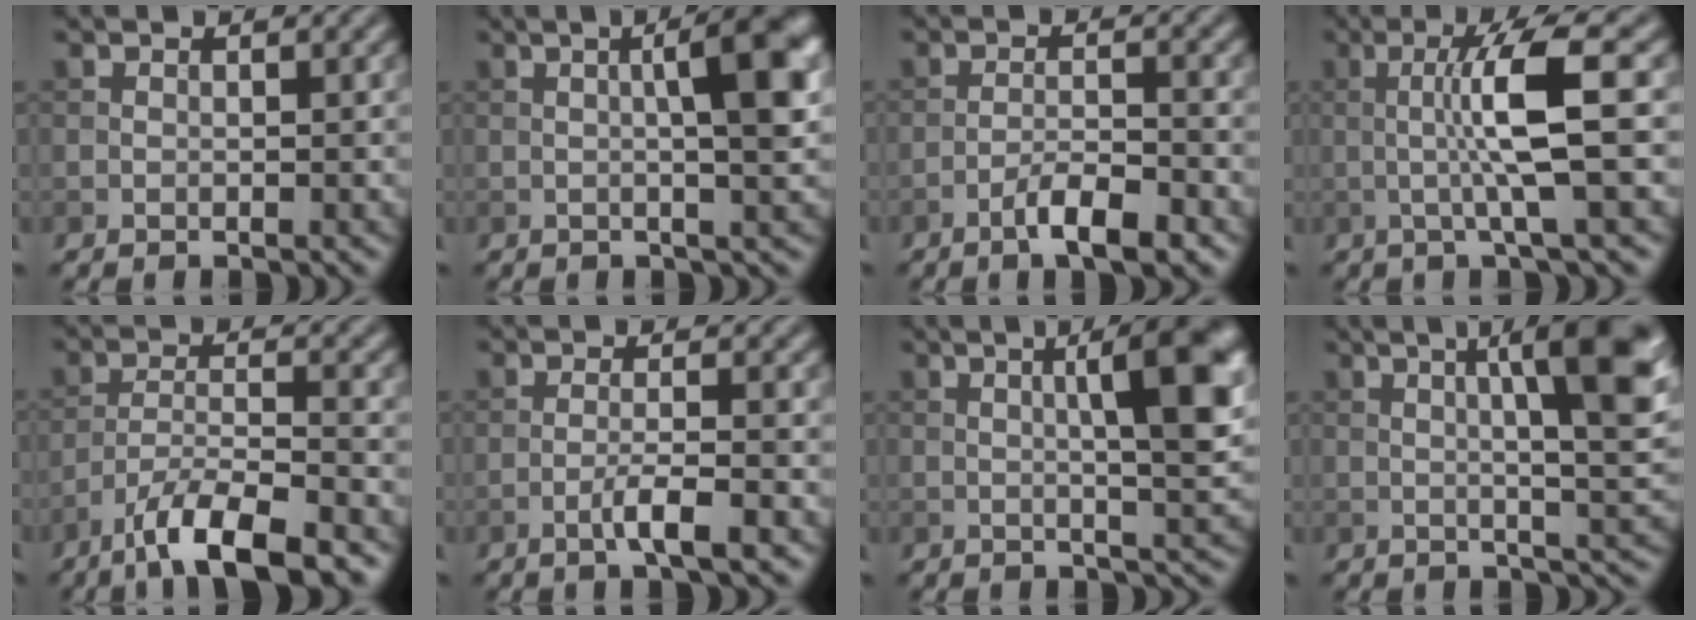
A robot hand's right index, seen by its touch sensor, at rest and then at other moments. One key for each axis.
{"total": 6.5, "fx": 0.8, "fy": 1.5, "fz": 6.3, "tx": -0.071, "ty": 0.012, "tz": 0.011}
{"total": 4.2, "fx": -2.7, "fy": 0.9, "fz": 3.2, "tx": -0.058, "ty": 0.007, "tz": -0.049}
{"total": 6.5, "fx": 0.1, "fy": 0.7, "fz": 6.5, "tx": -0.119, "ty": 0.008, "tz": 0.000}
{"total": 8.0, "fx": -5.7, "fy": 1.9, "fz": 5.4, "tx": -0.090, "ty": 0.001, "tz": -0.103}
{"total": 3.3, "fx": -1.6, "fy": 0.4, "fz": 2.8, "tx": -0.048, "ty": 0.008, "tz": -0.036}
{"total": 7.9, "fx": 1.3, "fy": 1.7, "fz": 7.6, "tx": -0.089, "ty": 0.013, "tz": 0.019}
{"total": 10.6, "fx": 2.4, "fy": 2.5, "fz": 10.0, "tx": -0.117, "ty": 0.014, "tz": 0.028}